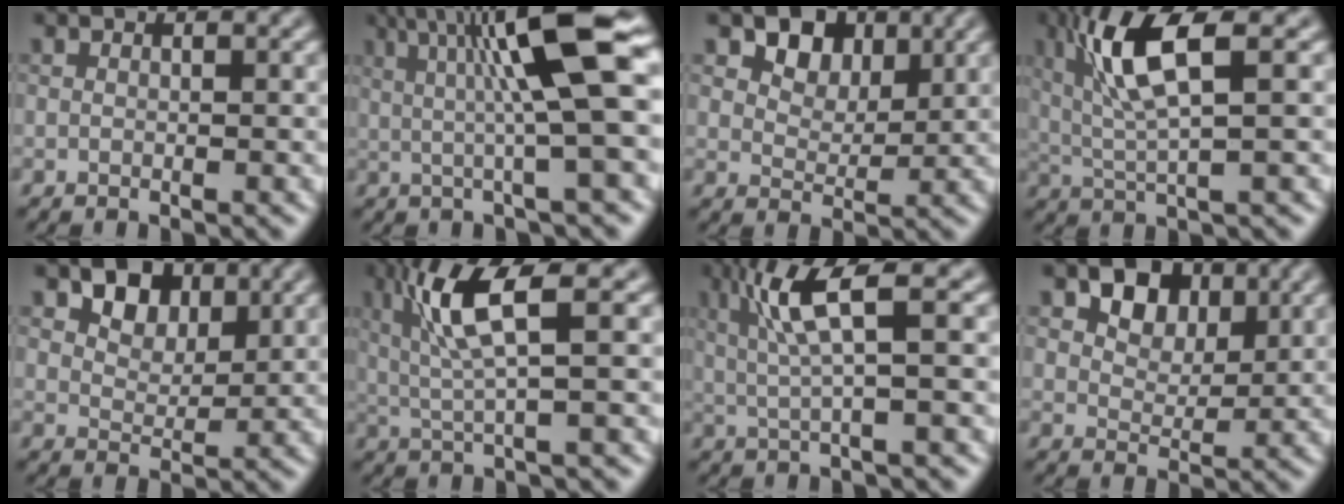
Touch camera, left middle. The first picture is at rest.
{"total": 9.5, "force": [1.9, 1.2, 9.2], "torque": [-0.142, 0.010, 0.035]}
{"total": 3.4, "force": [1.8, 2.5, 1.6], "torque": [-0.032, -0.007, 0.033]}
{"total": 6.3, "force": [1.7, 1.3, 5.9], "torque": [-0.129, 0.009, 0.043]}
{"total": 3.2, "force": [1.5, 2.3, 1.6], "torque": [-0.032, -0.001, 0.026]}
{"total": 5.6, "force": [1.3, 0.7, 5.4], "torque": [-0.119, 0.006, 0.034]}
{"total": 4.9, "force": [1.0, 0.4, 4.8], "torque": [-0.104, 0.008, 0.028]}
{"total": 4.1, "force": [1.8, 2.9, 2.2], "torque": [-0.037, -0.004, 0.028]}